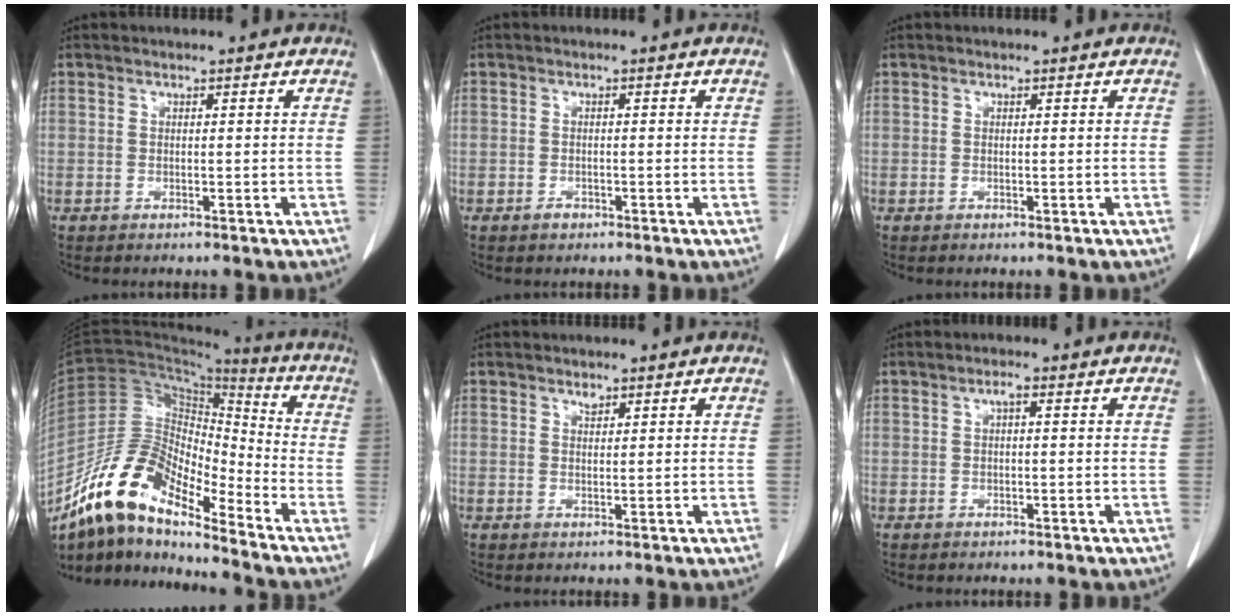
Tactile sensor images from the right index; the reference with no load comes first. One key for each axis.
{"total": 1.8, "fx": -0.9, "fy": 1.3, "fz": 0.8, "tx": -0.011, "ty": 0.004, "tz": -0.009}
{"total": 0.0}
{"total": 16.0, "fx": -11.9, "fy": 5.0, "fz": 9.5, "tx": -0.187, "ty": 0.031, "tz": -0.221}
{"total": 1.3, "fx": 0.9, "fy": 0.8, "fz": 0.6, "tx": -0.013, "ty": 0.001, "tz": 0.018}
{"total": 1.6, "fx": 0.4, "fy": 0.6, "fz": 1.4, "tx": -0.029, "ty": 0.005, "tz": 0.009}